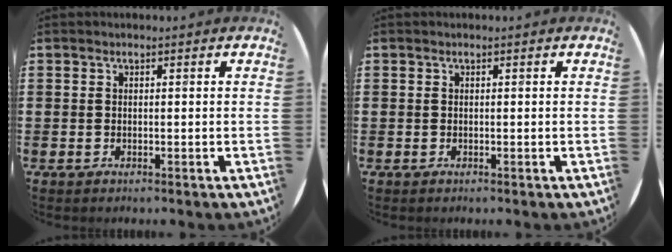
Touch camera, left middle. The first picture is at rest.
{"total": 0.0}